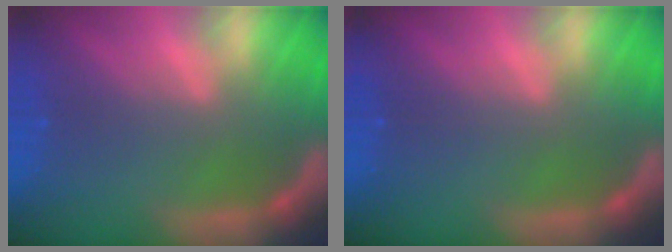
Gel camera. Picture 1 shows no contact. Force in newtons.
{"total": 0.0}